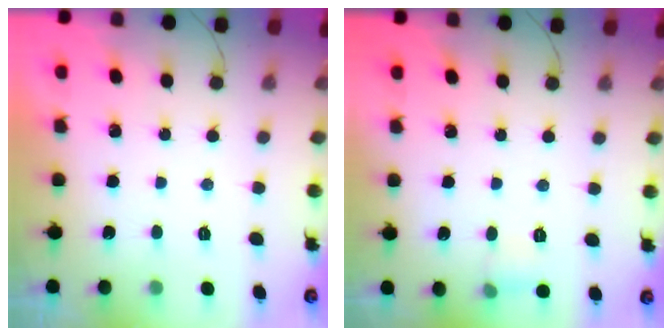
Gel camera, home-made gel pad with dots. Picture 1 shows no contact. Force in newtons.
{"total": 5.5, "press": 5.1, "slide": 1.8}